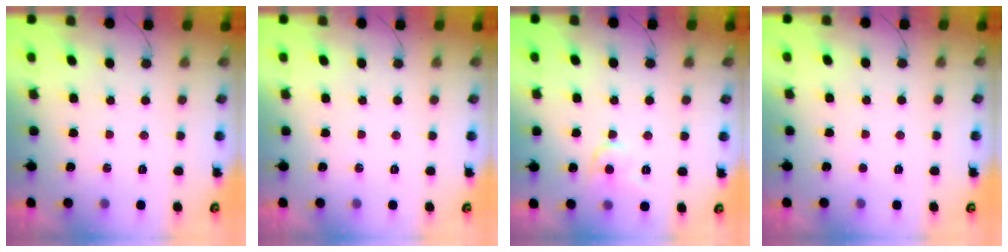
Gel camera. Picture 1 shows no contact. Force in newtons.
{"total": 0.0}
{"total": 7.1, "press": 7.1, "slide": 0.7}
{"total": 1.7, "press": 1.6, "slide": 0.2}